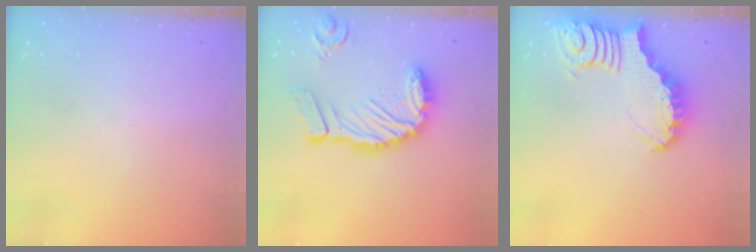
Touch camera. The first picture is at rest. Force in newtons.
{"total": 13.8, "press": 13.8, "slide": 1.6}
{"total": 4.9, "press": 4.8, "slide": 1.1}